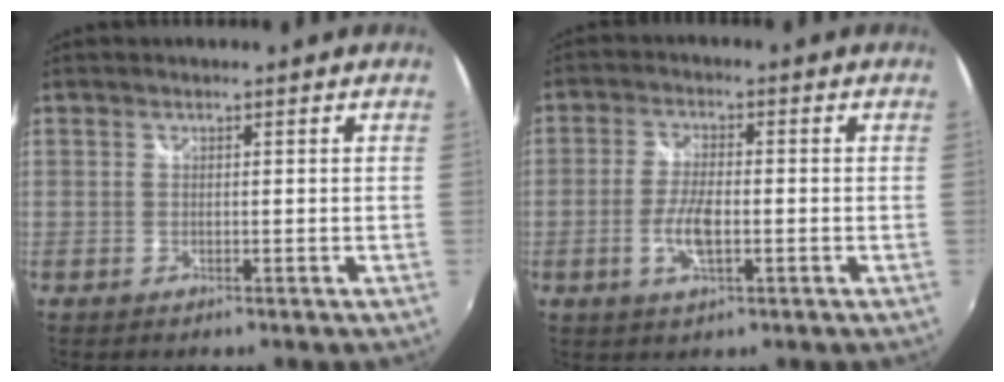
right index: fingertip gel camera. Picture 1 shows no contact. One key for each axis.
{"total": 6.0, "fx": -1.6, "fy": 2.1, "fz": 5.4, "tx": -0.113, "ty": -0.003, "tz": -0.032}